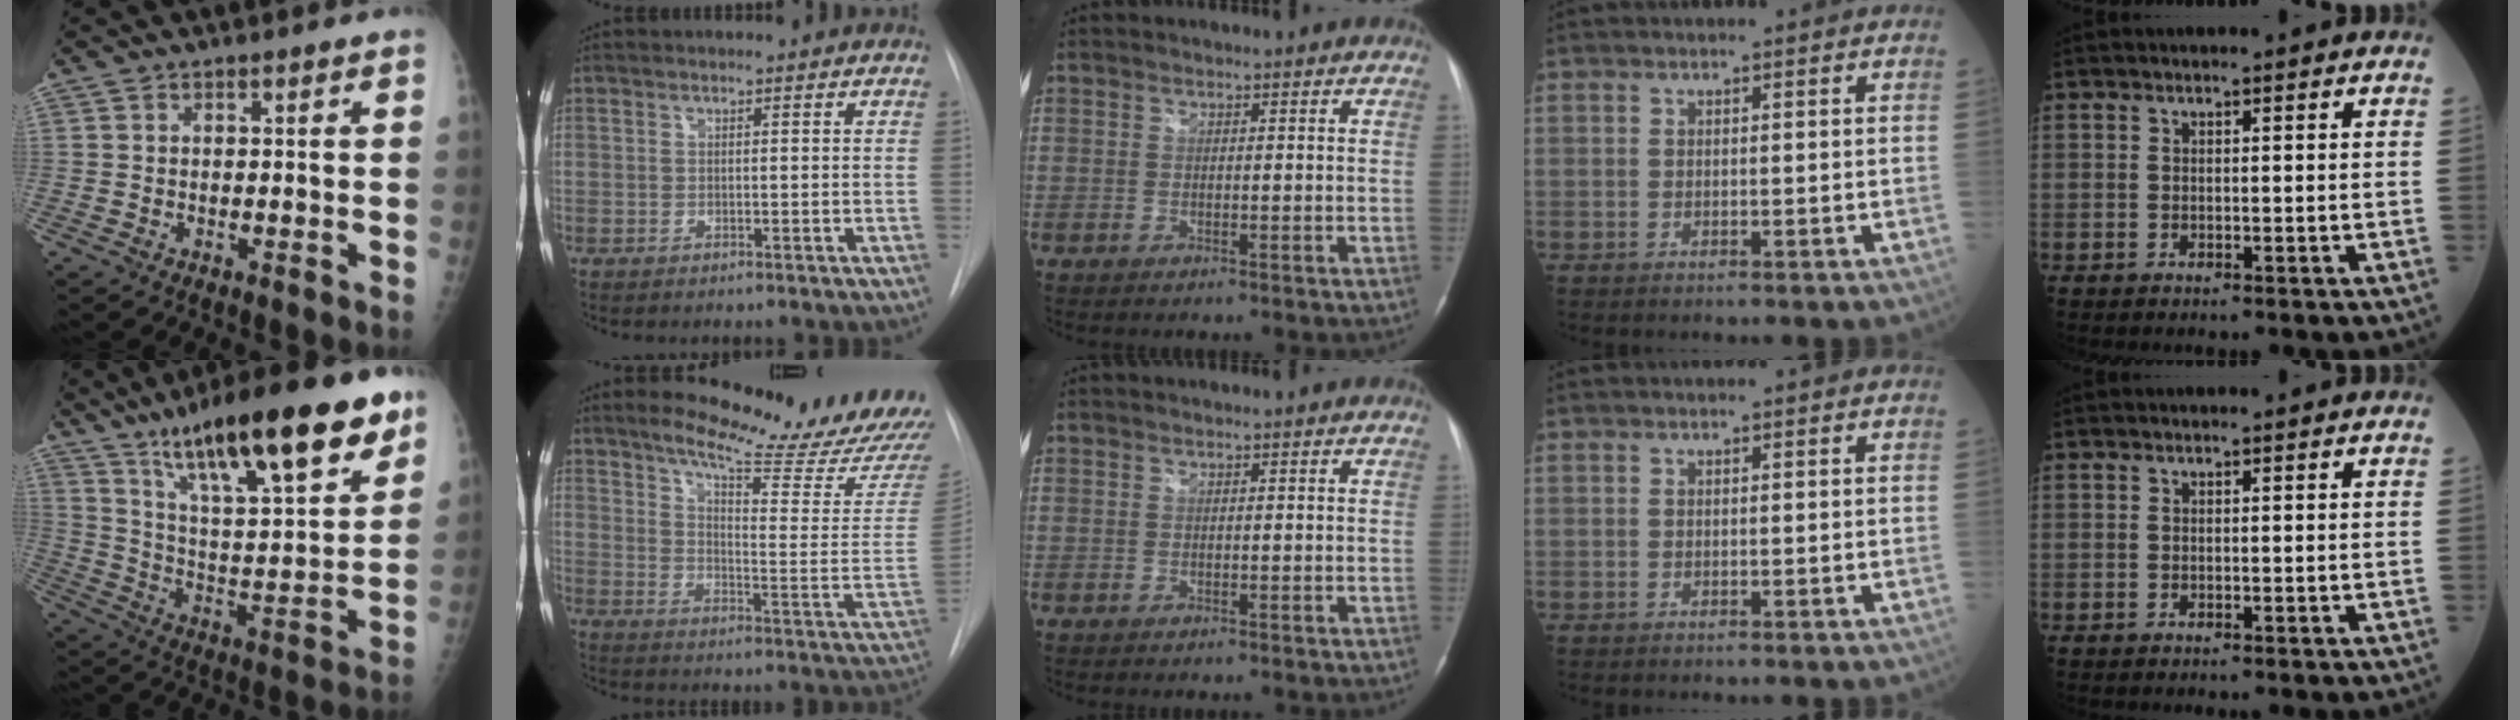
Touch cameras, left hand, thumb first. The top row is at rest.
{"thumb": {"total": 27.0, "force": [16.5, 6.9, 20.2], "torque": [-0.295, -0.045, 0.271]}, "index": {"total": 21.1, "force": [19.2, 1.2, 8.7], "torque": [-0.130, -0.104, 0.243]}}